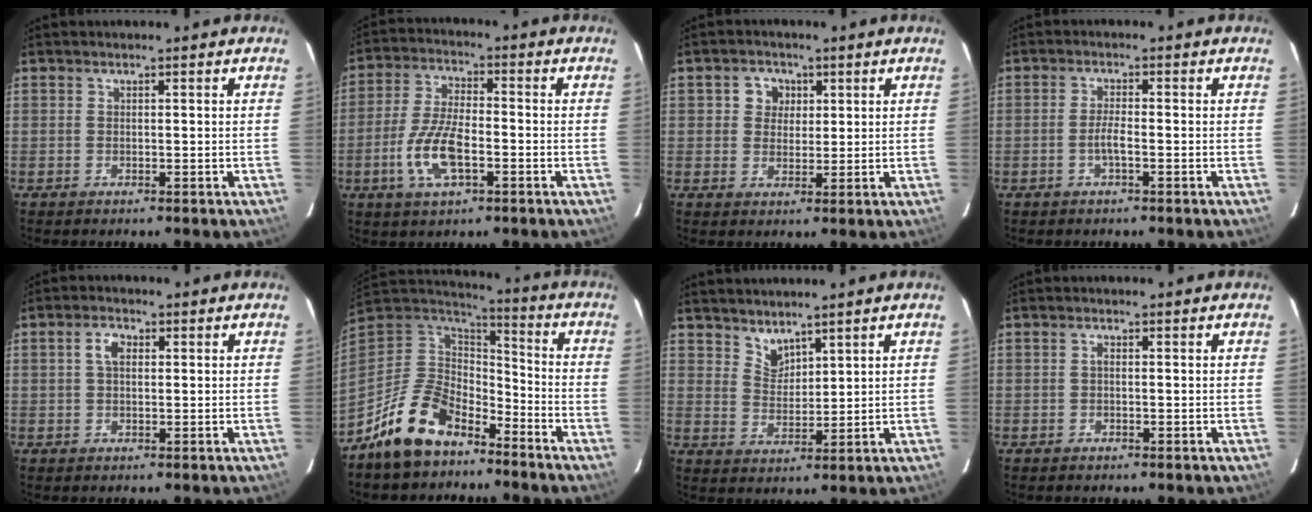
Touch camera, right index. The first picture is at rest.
{"total": 10.2, "force": [-3.6, 3.9, 8.7], "torque": [-0.184, 0.000, -0.068]}
{"total": 4.2, "force": [1.2, 3.9, 1.0], "torque": [-0.008, 0.013, 0.020]}
{"total": 2.2, "force": [-1.0, 0.2, 2.0], "torque": [-0.040, 0.002, -0.020]}
{"total": 2.9, "force": [0.6, 1.8, 2.2], "torque": [-0.043, 0.010, 0.012]}
{"total": 16.8, "force": [-11.3, 9.1, 8.6], "torque": [-0.198, 0.011, -0.193]}
{"total": 4.2, "force": [3.7, 1.8, 0.9], "torque": [-0.011, -0.002, 0.071]}
{"total": 0.6, "force": [-0.1, 0.3, 0.5], "torque": [-0.008, 0.004, -0.004]}